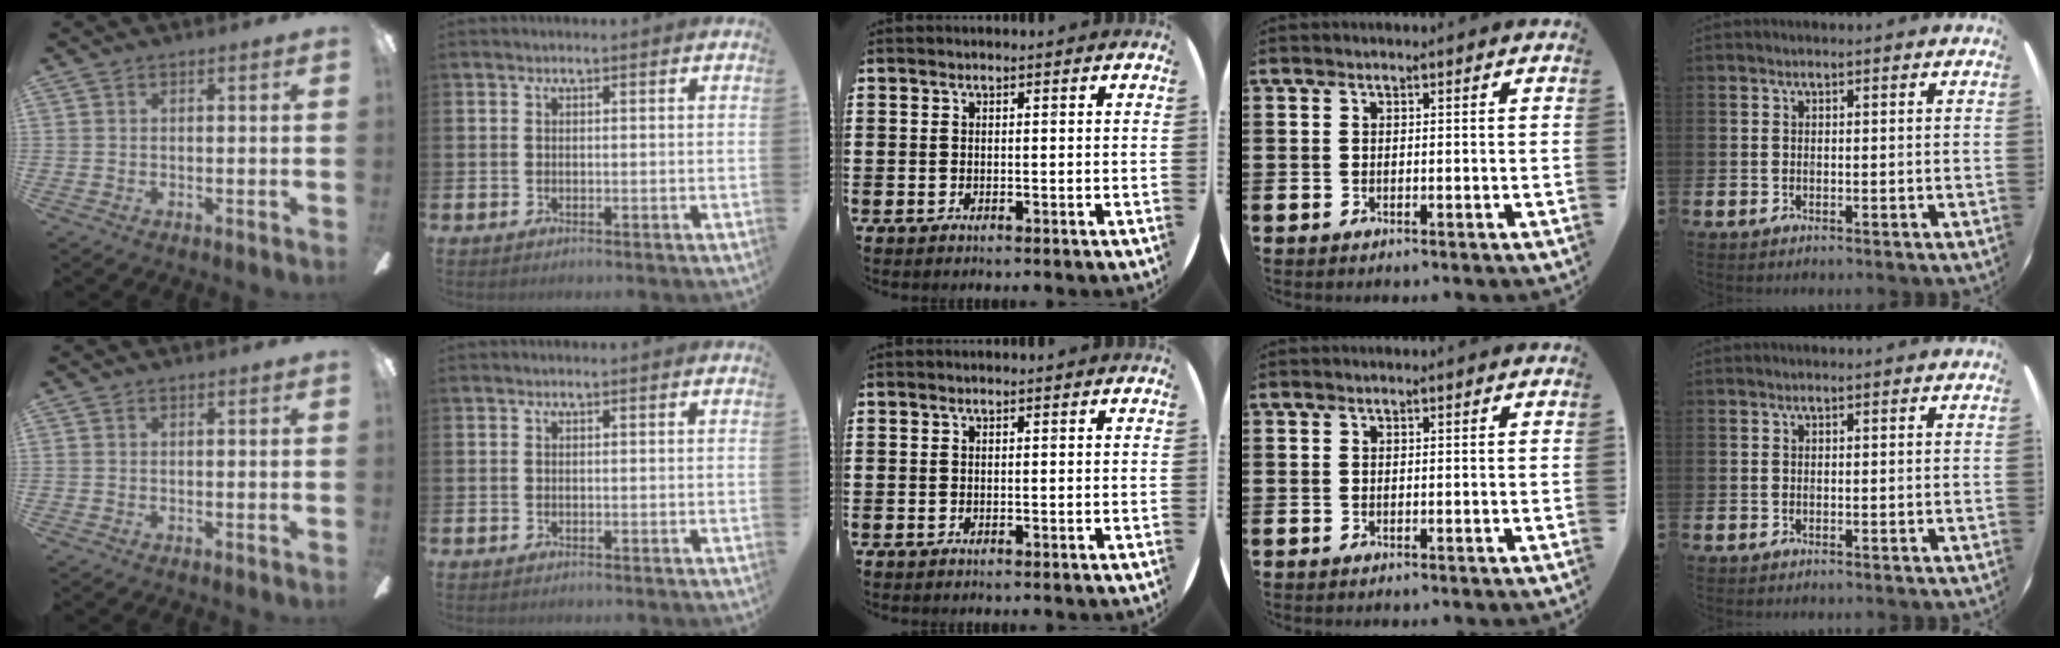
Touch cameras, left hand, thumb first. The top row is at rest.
{}